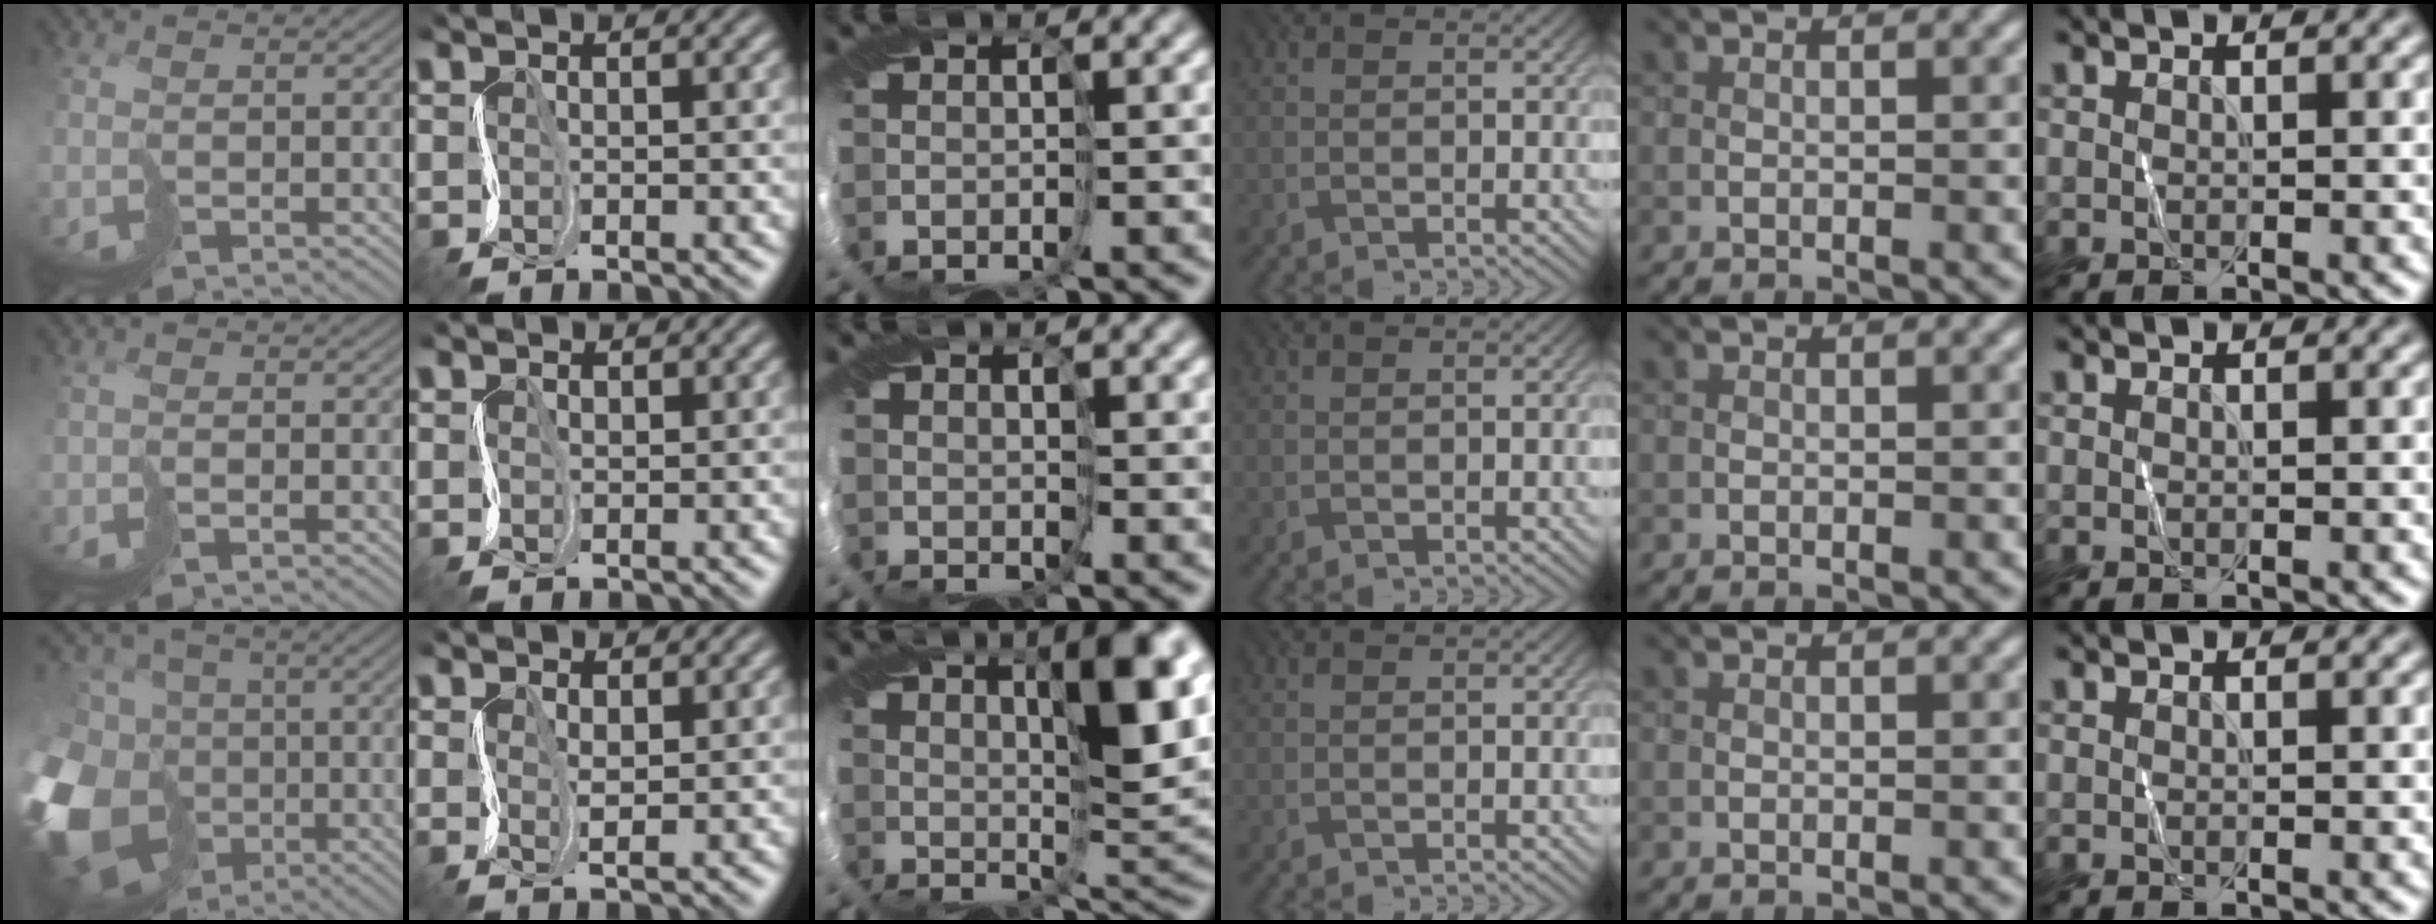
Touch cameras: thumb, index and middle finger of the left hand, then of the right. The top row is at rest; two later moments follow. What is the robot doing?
{"motion": "cut", "object": "paper"}